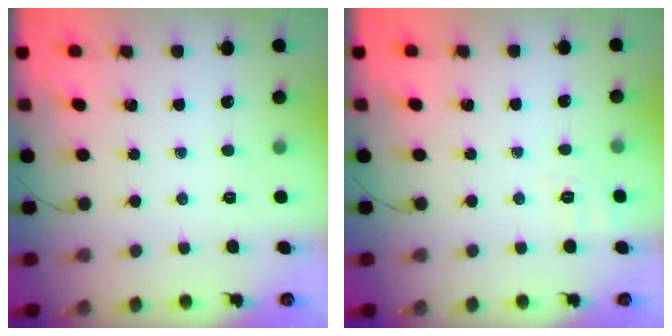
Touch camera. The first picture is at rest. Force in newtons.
{"total": 2.7, "press": 1.6, "slide": 2.1}